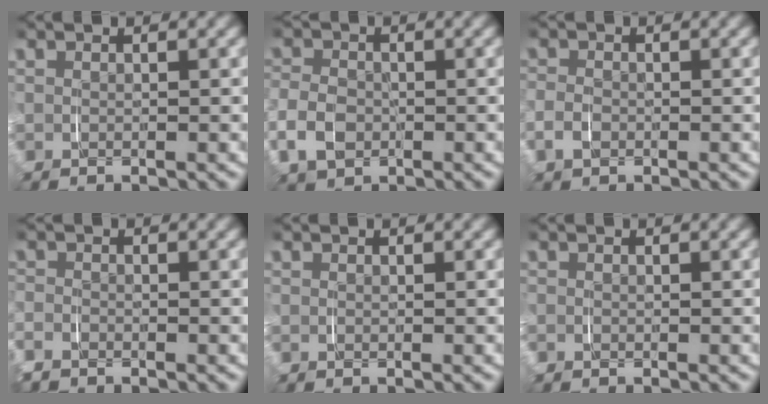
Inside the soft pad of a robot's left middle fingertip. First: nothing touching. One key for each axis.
{"total": 0.8, "fx": -0.4, "fy": -0.2, "fz": -0.6, "tx": 0.036, "ty": 0.011, "tz": -0.012}
{"total": 1.3, "fx": -0.3, "fy": -1.0, "fz": -0.8, "tx": 0.033, "ty": 0.008, "tz": -0.009}
{"total": 1.8, "fx": -1.0, "fy": -1.1, "fz": -1.0, "tx": 0.037, "ty": 0.005, "tz": -0.024}
{"total": 0.6, "fx": -0.3, "fy": 0.5, "fz": 0.2, "tx": -0.009, "ty": -0.003, "tz": -0.005}
{"total": 1.4, "fx": -0.6, "fy": 1.2, "fz": 0.3, "tx": -0.020, "ty": -0.008, "tz": -0.011}